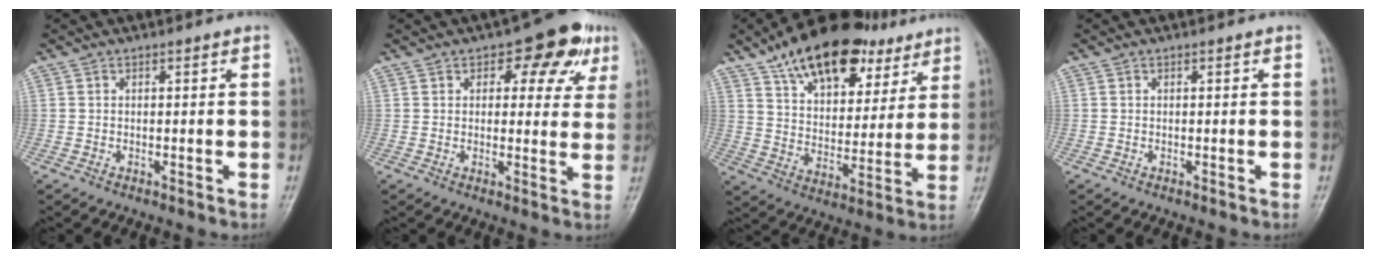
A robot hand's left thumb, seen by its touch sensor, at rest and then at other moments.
{"total": 9.7, "force": [4.6, 5.4, 6.6], "torque": [-0.034, -0.007, 0.050]}
{"total": 22.0, "force": [13.8, 11.4, 12.8], "torque": [-0.170, -0.028, 0.227]}
{"total": 0.0}